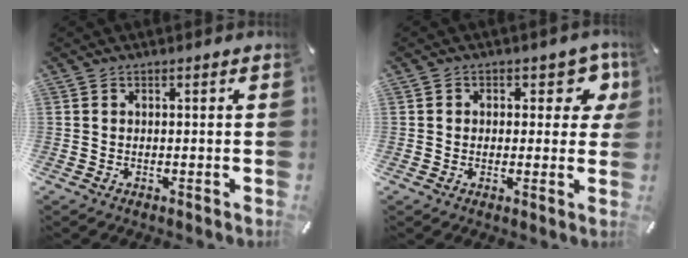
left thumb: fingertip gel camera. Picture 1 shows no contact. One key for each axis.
{"total": 7.4, "fx": 2.6, "fy": 5.1, "fz": 4.7, "tx": -0.042, "ty": -0.009, "tz": 0.039}